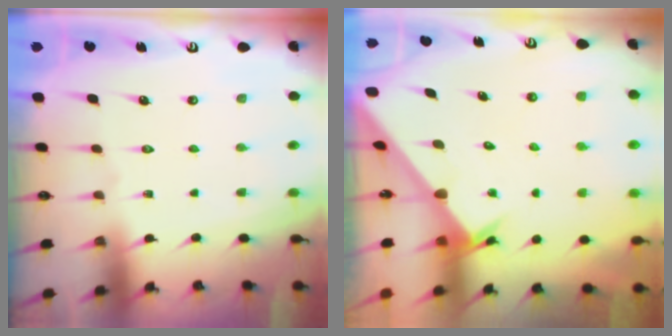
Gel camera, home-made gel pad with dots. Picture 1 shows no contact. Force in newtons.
{"total": 2.0, "press": 2.0, "slide": 0.1}